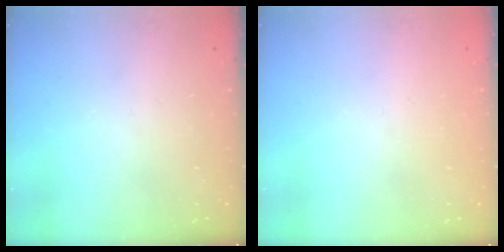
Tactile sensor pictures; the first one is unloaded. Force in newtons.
{"total": 0.7, "press": 0.7, "slide": 0.1}